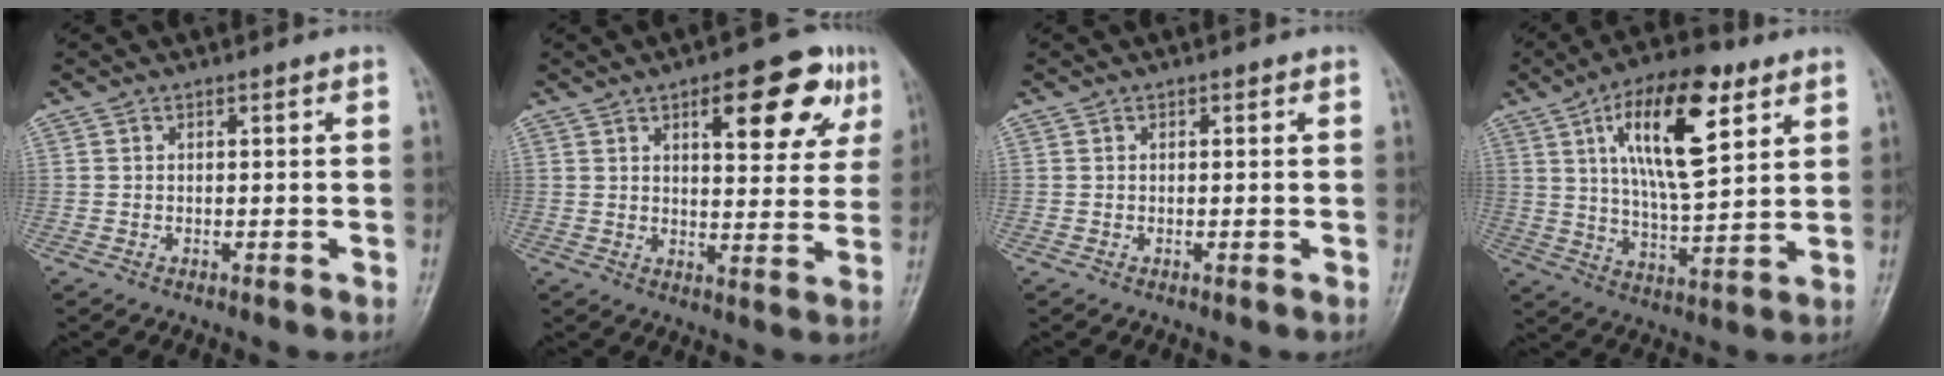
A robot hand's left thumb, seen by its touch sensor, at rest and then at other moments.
{"total": 13.5, "force": [6.6, 5.5, 10.4], "torque": [-0.093, -0.016, 0.081]}
{"total": 0.0}
{"total": 17.8, "force": [7.6, 6.6, 14.8], "torque": [-0.227, -0.024, 0.126]}